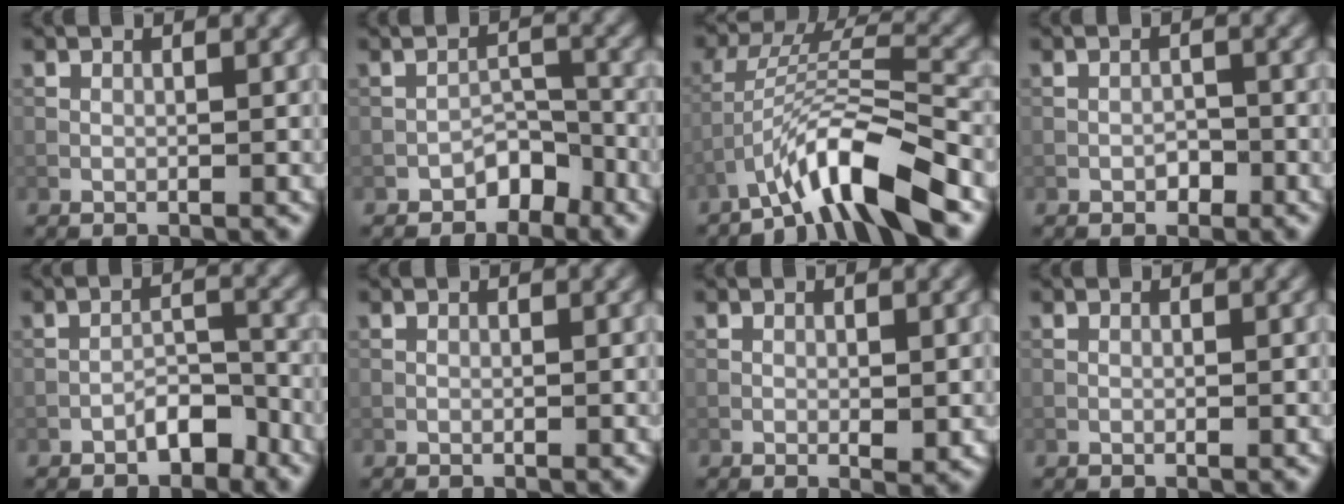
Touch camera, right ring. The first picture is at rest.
{"total": 2.7, "force": [-2.1, 1.4, 1.1], "torque": [-0.009, 0.015, -0.034]}
{"total": 7.0, "force": [-5.2, 1.1, 4.6], "torque": [-0.082, 0.007, -0.094]}
{"total": 1.2, "force": [-0.7, 0.7, 0.6], "torque": [-0.008, 0.003, -0.013]}
{"total": 3.0, "force": [-2.2, 1.2, 1.6], "torque": [-0.020, 0.015, -0.038]}
{"total": 0.0}
{"total": 1.3, "force": [-0.2, 0.5, 1.1], "torque": [-0.017, -0.002, -0.004]}
{"total": 0.0}